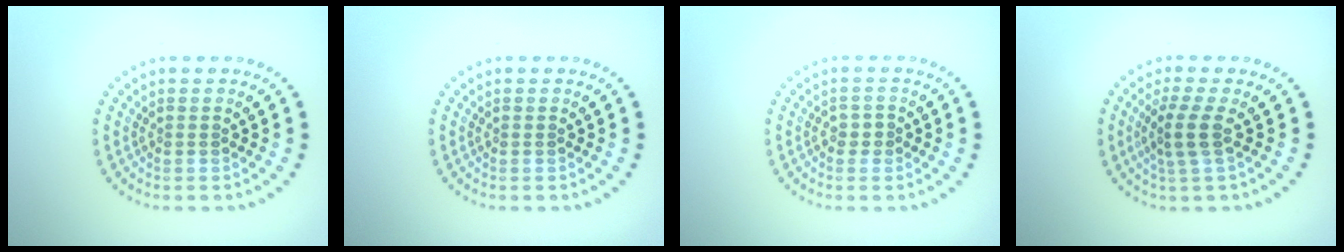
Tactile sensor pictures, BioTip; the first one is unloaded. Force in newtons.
{"total": 0.0}
{"total": 1.2, "press": 1.2, "slide": 0.3}
{"total": 2.5, "press": 2.0, "slide": 1.6}